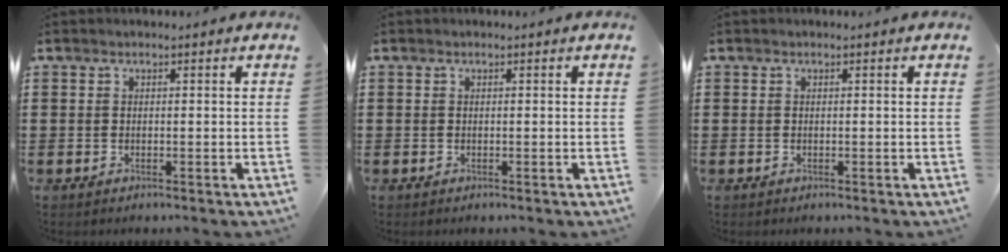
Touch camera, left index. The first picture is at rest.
{"total": 0.0}
{"total": 0.0}